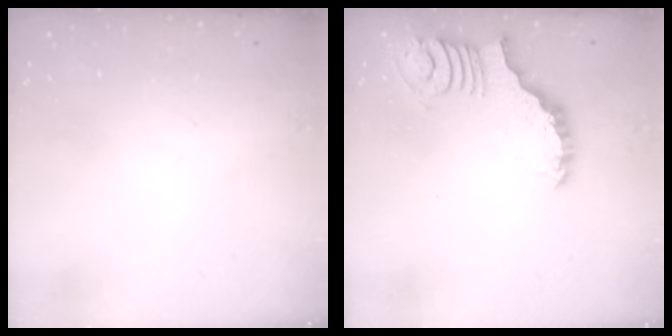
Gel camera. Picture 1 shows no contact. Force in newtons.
{"total": 3.1, "press": 3.0, "slide": 0.5}